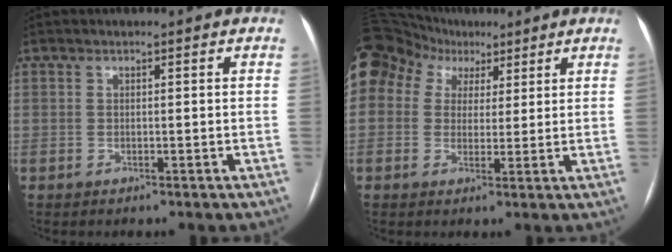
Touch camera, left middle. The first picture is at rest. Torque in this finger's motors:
{"motor_torque": [2.08, -0.06, 1.05, 0.21]}